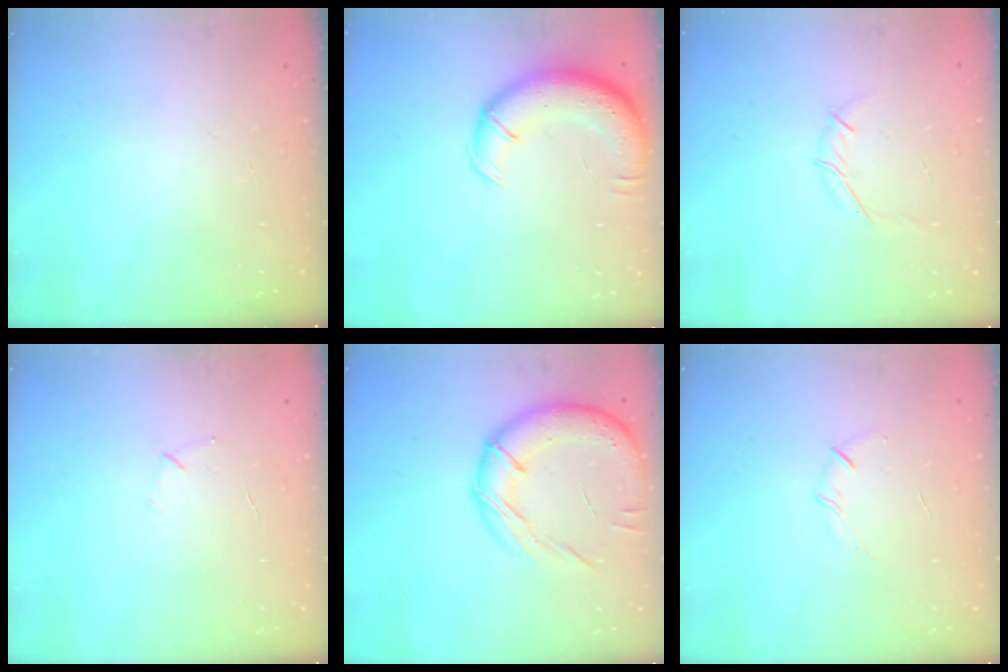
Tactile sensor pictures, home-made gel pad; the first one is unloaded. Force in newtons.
{"total": 13.4, "press": 12.9, "slide": 3.5}
{"total": 3.8, "press": 3.7, "slide": 1.0}
{"total": 3.8, "press": 3.7, "slide": 1.0}
{"total": 17.7, "press": 17.4, "slide": 3.2}
{"total": 3.7, "press": 3.6, "slide": 1.1}